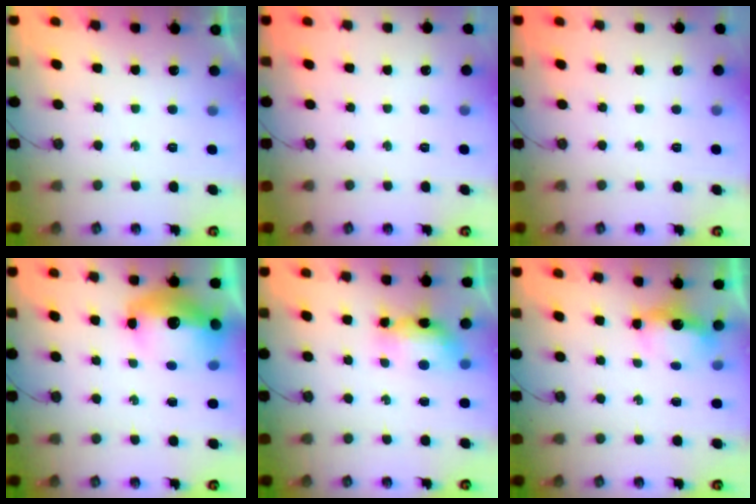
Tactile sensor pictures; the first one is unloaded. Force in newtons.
{"total": 0.0}
{"total": 0.0}
{"total": 15.0, "press": 14.9, "slide": 1.2}
{"total": 7.6, "press": 7.5, "slide": 1.0}
{"total": 4.6, "press": 4.6, "slide": 0.5}